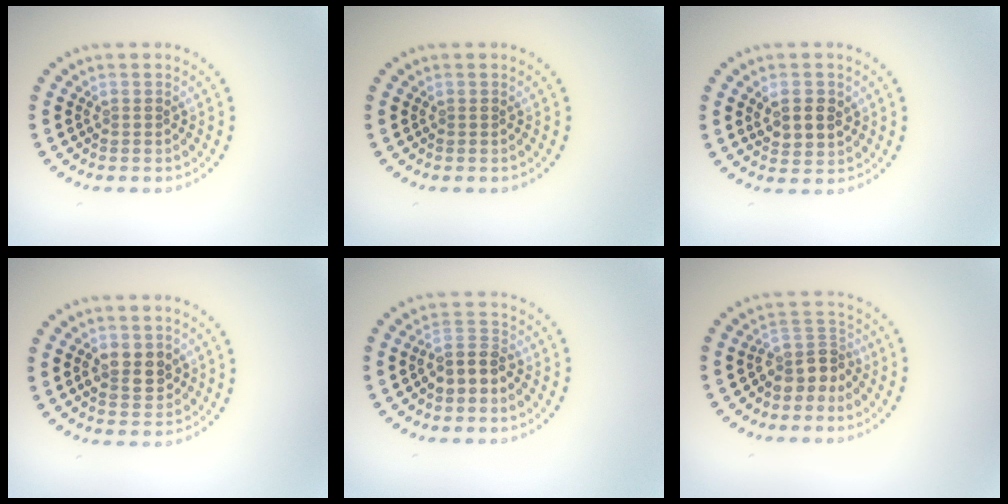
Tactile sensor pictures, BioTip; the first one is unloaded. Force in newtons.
{"total": 0.0}
{"total": 3.0, "press": 2.9, "slide": 0.6}
{"total": 2.7, "press": 2.7, "slide": 0.4}
{"total": 2.9, "press": 2.7, "slide": 1.2}
{"total": 3.0, "press": 2.2, "slide": 2.1}